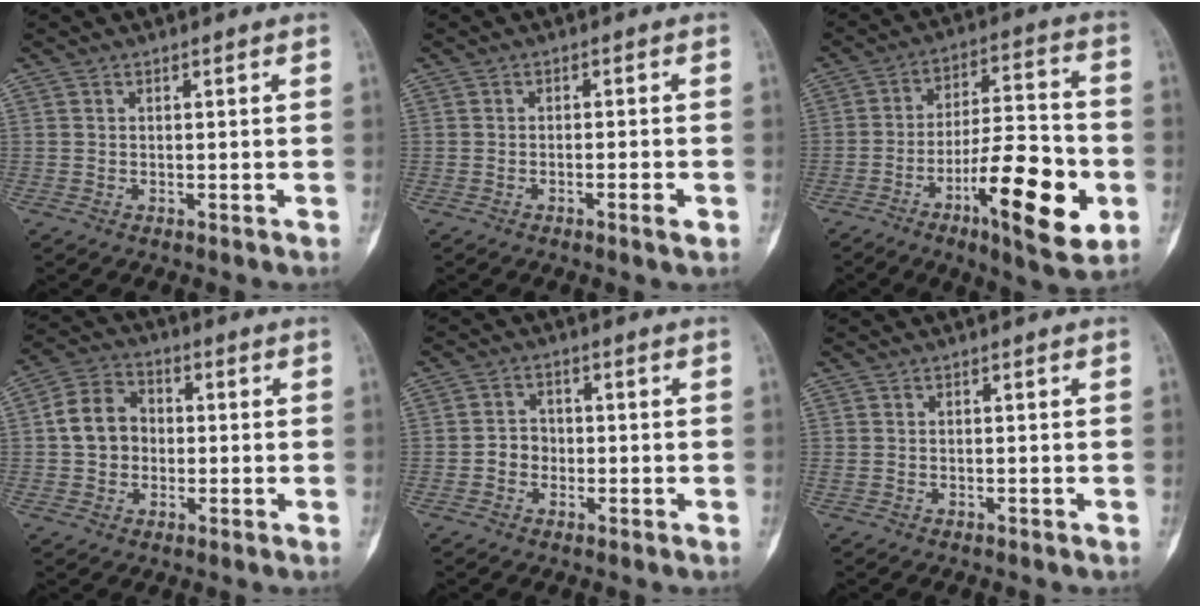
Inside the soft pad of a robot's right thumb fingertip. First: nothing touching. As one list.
[{"total": 2.3, "force": [-1.1, 0.2, 2.0], "torque": [-0.039, 0.003, -0.019]}, {"total": 18.8, "force": [-6.7, 5.5, 16.7], "torque": [-0.254, 0.028, -0.100]}, {"total": 8.6, "force": [0.0, 7.1, 4.8], "torque": [-0.066, 0.023, -0.012]}, {"total": 3.2, "force": [-0.8, 2.9, 1.3], "torque": [-0.005, 0.011, -0.021]}, {"total": 0.7, "force": [-0.1, 0.4, 0.5], "torque": [-0.026, 0.007, 0.001]}]